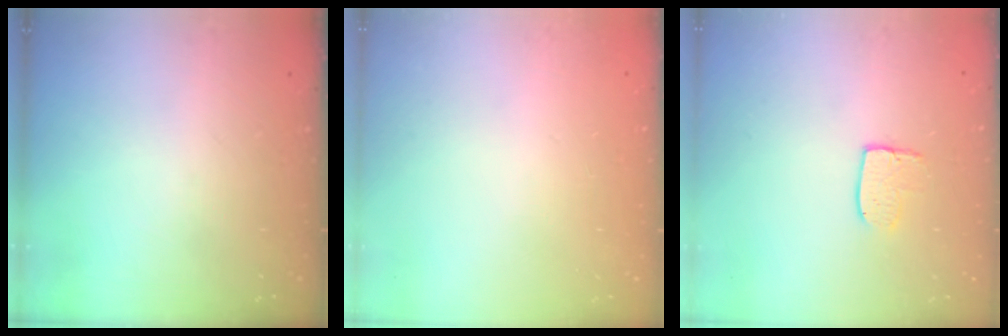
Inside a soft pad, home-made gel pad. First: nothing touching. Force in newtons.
{"total": 0.0}
{"total": 6.0, "press": 6.0, "slide": 0.3}